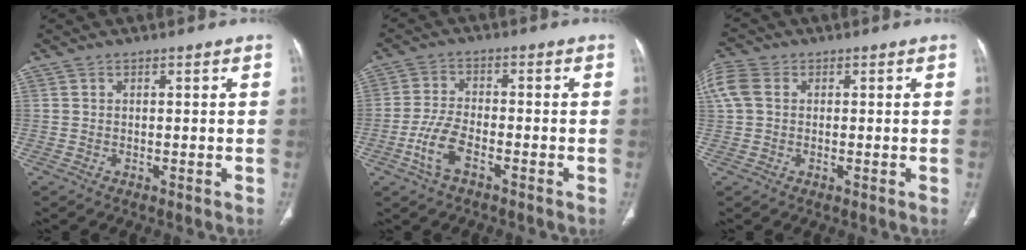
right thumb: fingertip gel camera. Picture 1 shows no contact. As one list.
[{"total": 6.3, "force": [-3.1, 2.7, 4.8], "torque": [-0.106, 0.017, -0.059]}, {"total": 6.4, "force": [1.1, 4.9, 4.0], "torque": [-0.107, 0.020, 0.022]}]